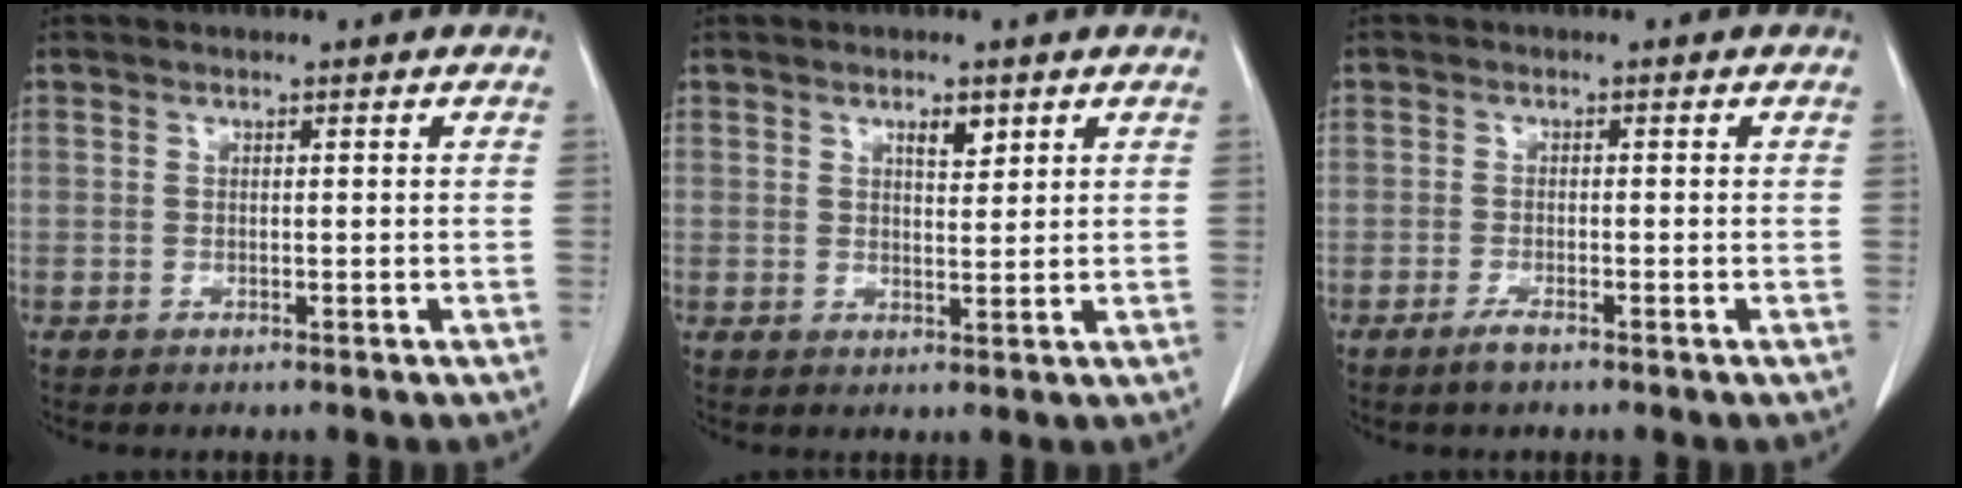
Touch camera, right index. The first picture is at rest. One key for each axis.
{"total": 2.7, "fx": 1.6, "fy": 0.9, "fz": 2.0, "tx": -0.033, "ty": -0.004, "tz": 0.027}
{"total": 1.9, "fx": -1.4, "fy": 0.3, "fz": 1.2, "tx": -0.031, "ty": -0.003, "tz": -0.027}